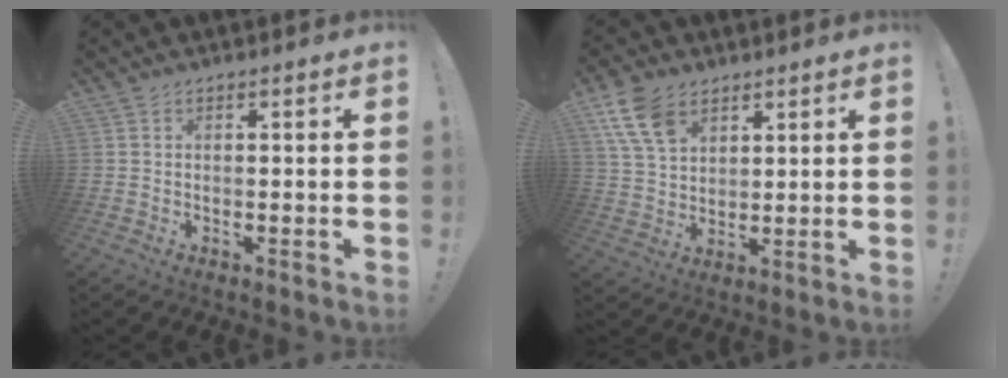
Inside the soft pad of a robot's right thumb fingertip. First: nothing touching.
{"total": 12.1, "force": [6.6, 7.9, 6.4], "torque": [-0.127, -0.020, 0.133]}